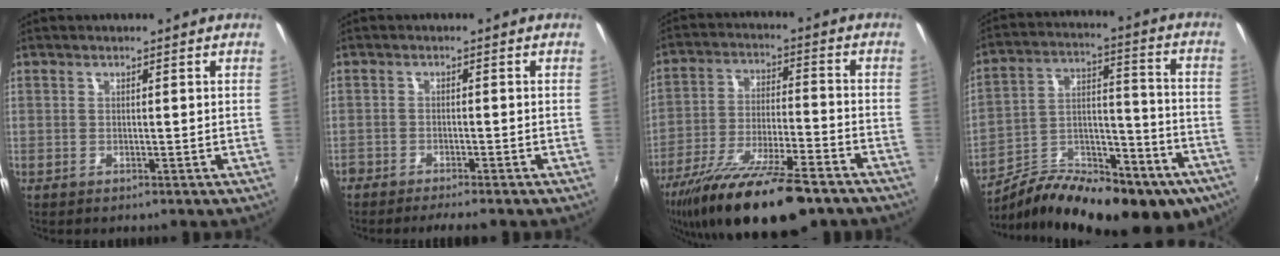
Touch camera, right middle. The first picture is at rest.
{"total": 4.4, "force": [-3.9, 0.7, 1.9], "torque": [-0.059, -0.014, -0.069]}
{"total": 21.3, "force": [-15.8, 5.1, 13.3], "torque": [-0.252, -0.051, -0.261]}
{"total": 28.1, "force": [-18.2, 11.9, 17.8], "torque": [-0.280, -0.003, -0.258]}